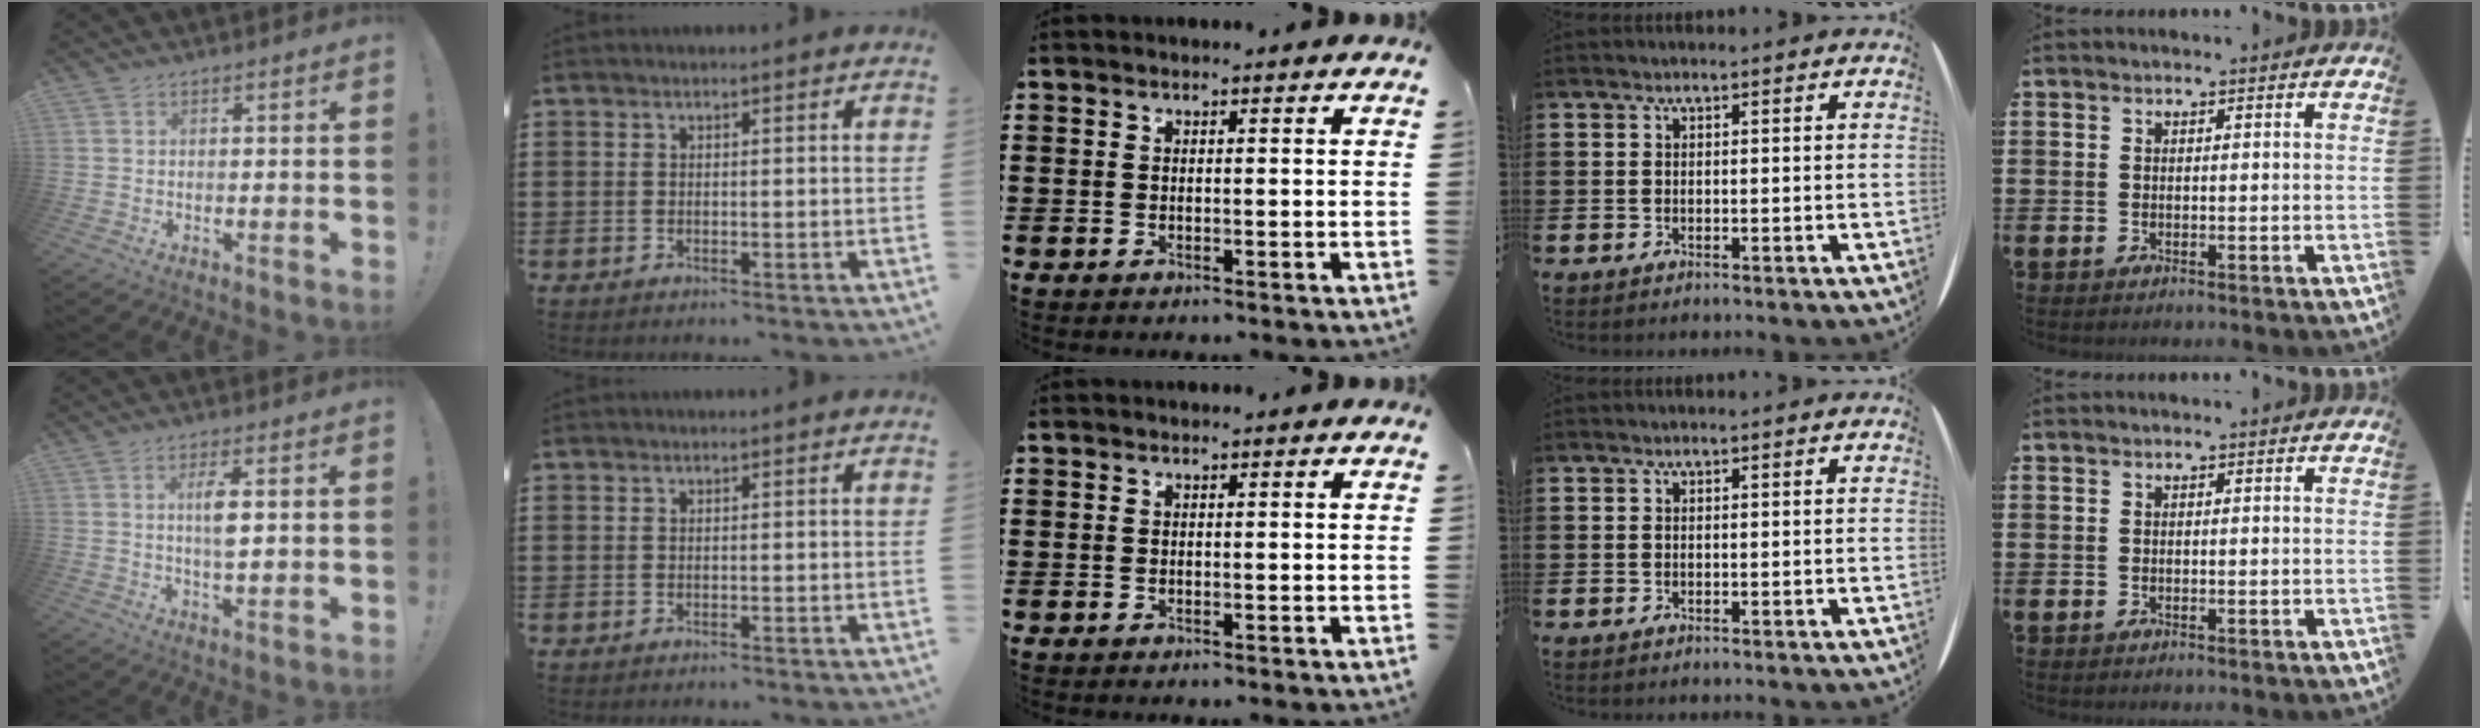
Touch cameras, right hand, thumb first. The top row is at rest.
{"thumb": {"total": 6.0, "force": [1.1, 1.5, 5.6], "torque": [-0.088, -0.010, 0.012]}}